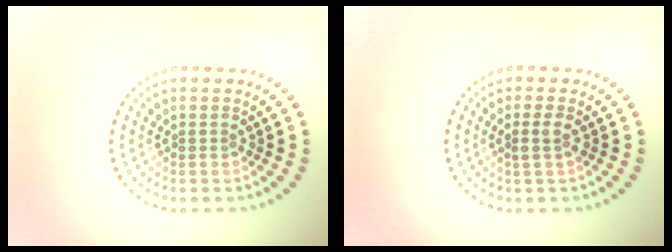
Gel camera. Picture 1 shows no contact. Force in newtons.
{"total": 1.3, "press": 1.1, "slide": 0.6}